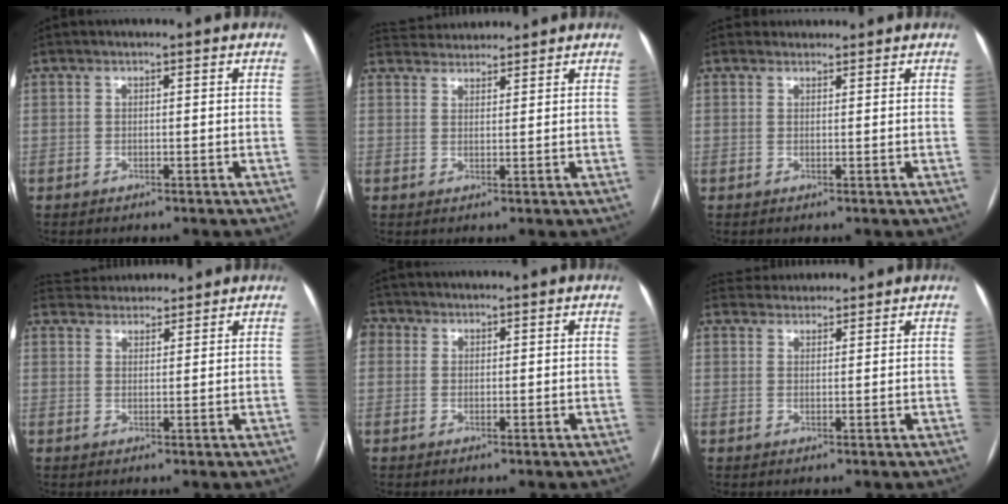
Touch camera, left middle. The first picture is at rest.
{"total": 5.8, "force": [5.6, 1.1, 0.7], "torque": [-0.015, 0.032, 0.091]}
{"total": 1.7, "force": [1.5, 0.6, -0.3], "torque": [0.004, 0.017, 0.024]}
{"total": 6.6, "force": [6.3, 1.6, 0.9], "torque": [-0.015, 0.030, 0.096]}
{"total": 3.0, "force": [1.0, 2.7, 0.9], "torque": [-0.017, 0.012, 0.019]}
{"total": 4.2, "force": [4.1, 1.1, 0.1], "torque": [-0.004, 0.030, 0.068]}